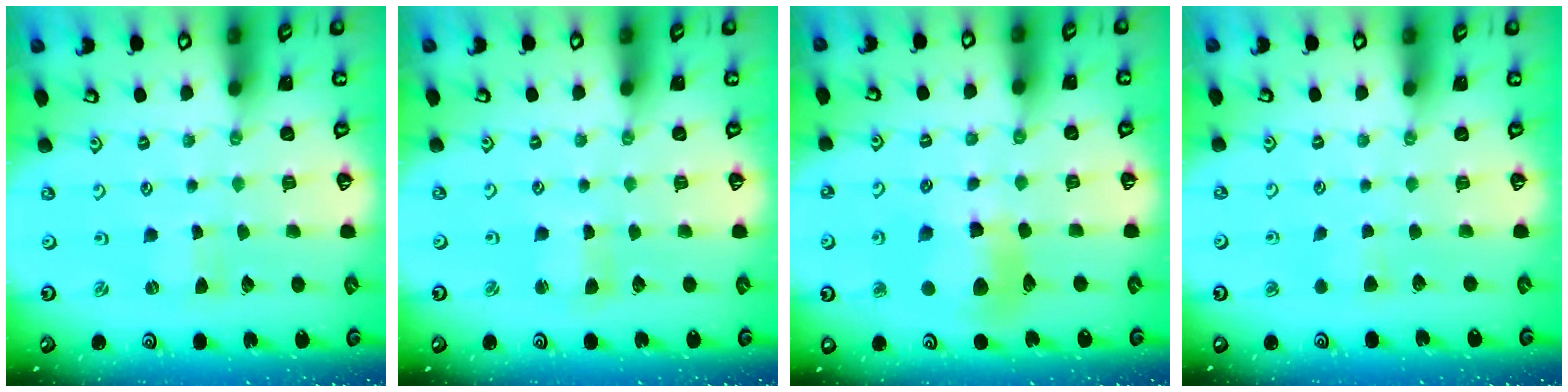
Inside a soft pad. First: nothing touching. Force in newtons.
{"total": 2.2, "press": 2.2, "slide": 0.3}
{"total": 11.8, "press": 11.7, "slide": 1.3}
{"total": 3.9, "press": 3.8, "slide": 0.5}